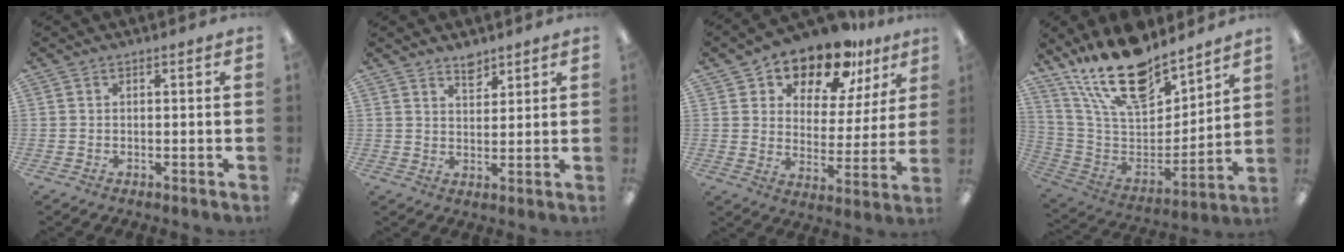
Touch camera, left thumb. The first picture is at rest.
{"total": 4.1, "force": [3.6, 1.7, 1.1], "torque": [-0.003, -0.026, 0.063]}
{"total": 13.8, "force": [11.7, 5.7, 4.5], "torque": [-0.088, -0.083, 0.209]}
{"total": 22.3, "force": [17.1, 9.0, 11.1], "torque": [-0.211, -0.103, 0.304]}